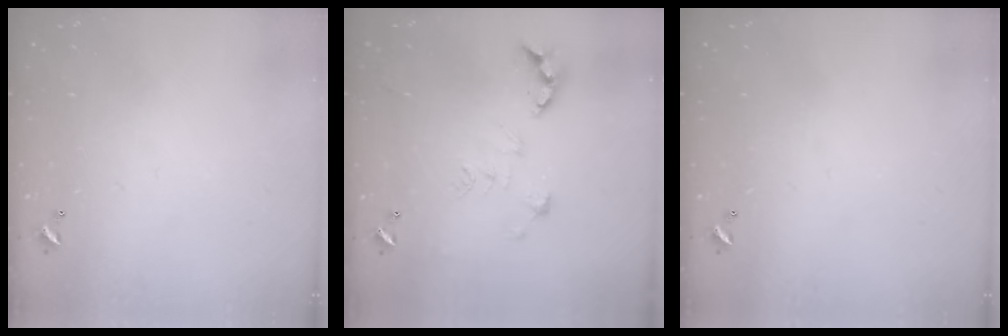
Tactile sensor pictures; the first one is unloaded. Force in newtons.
{"total": 2.4, "press": 1.9, "slide": 1.5}
{"total": 0.0}